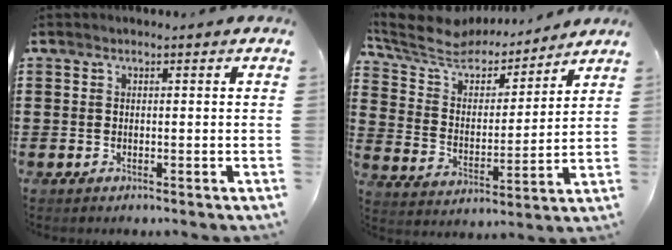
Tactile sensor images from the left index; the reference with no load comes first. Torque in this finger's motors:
{"motor_torque": [2.14, 0.00, 1.05, 0.17]}